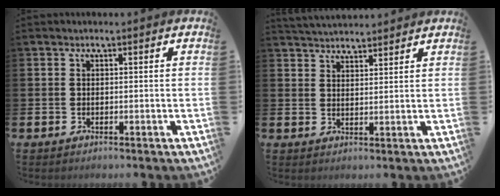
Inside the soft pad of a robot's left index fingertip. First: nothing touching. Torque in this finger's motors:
{"motor_torque": [0.95, -1.18, 0.46, 0.13]}